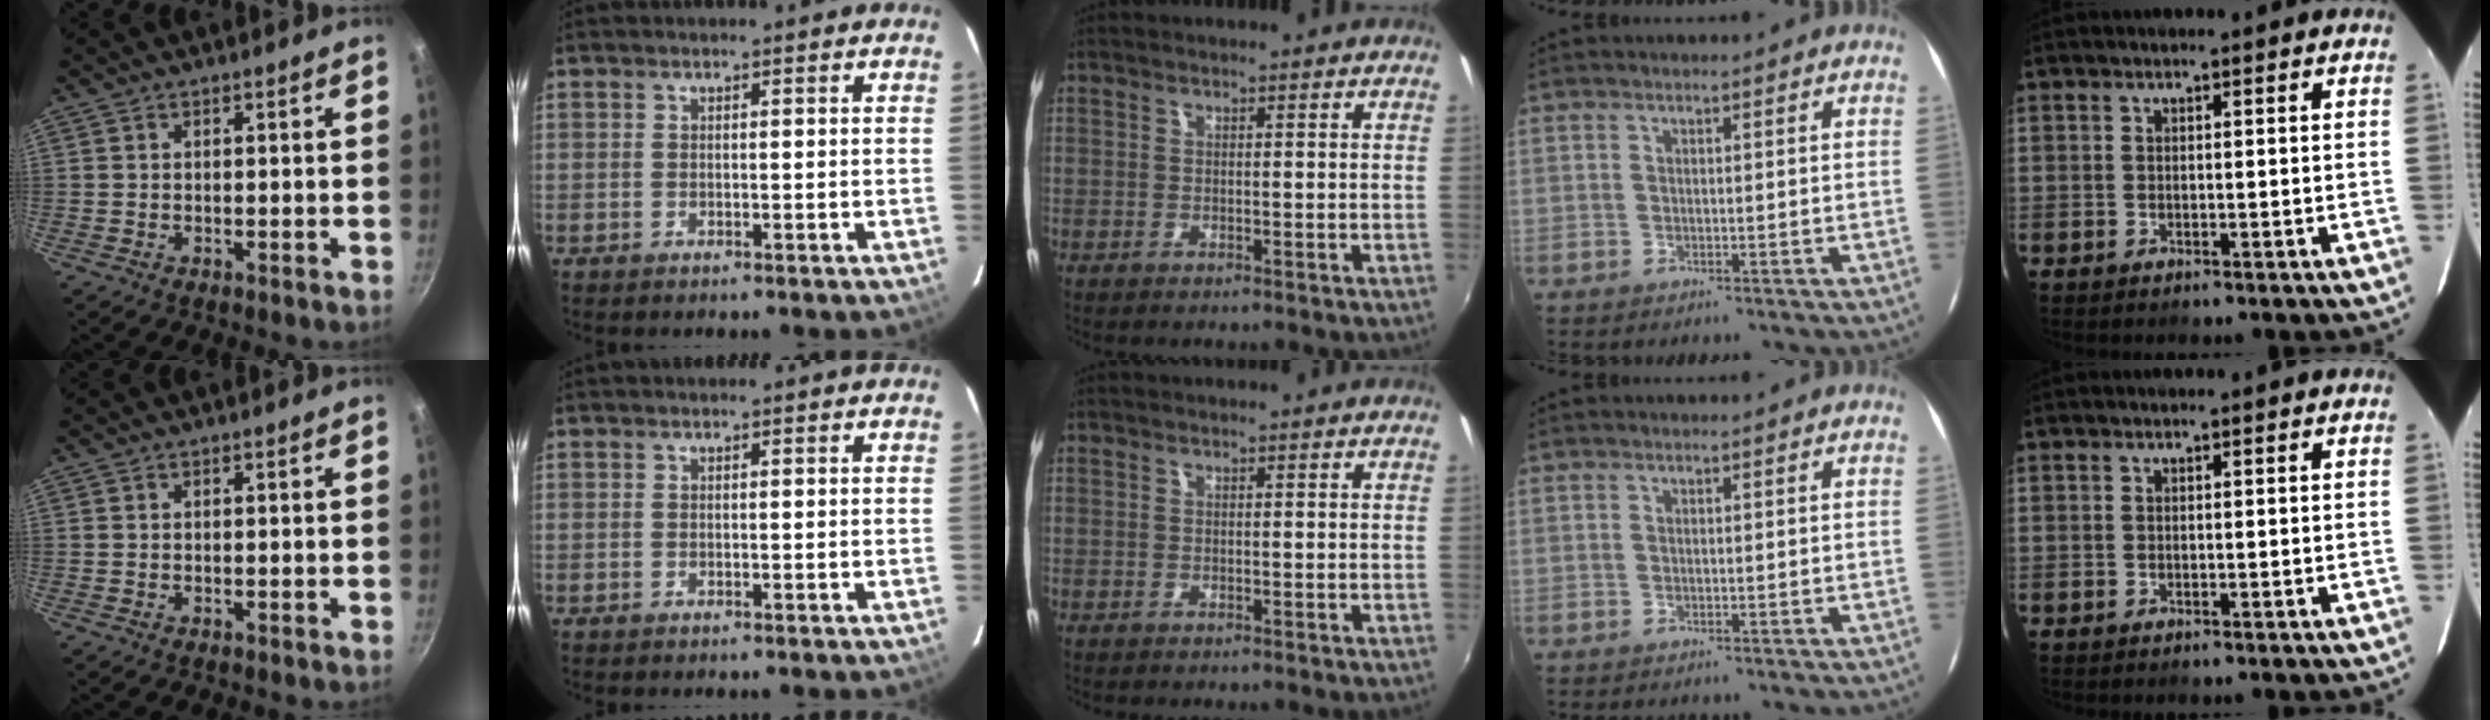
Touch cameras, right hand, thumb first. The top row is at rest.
{}